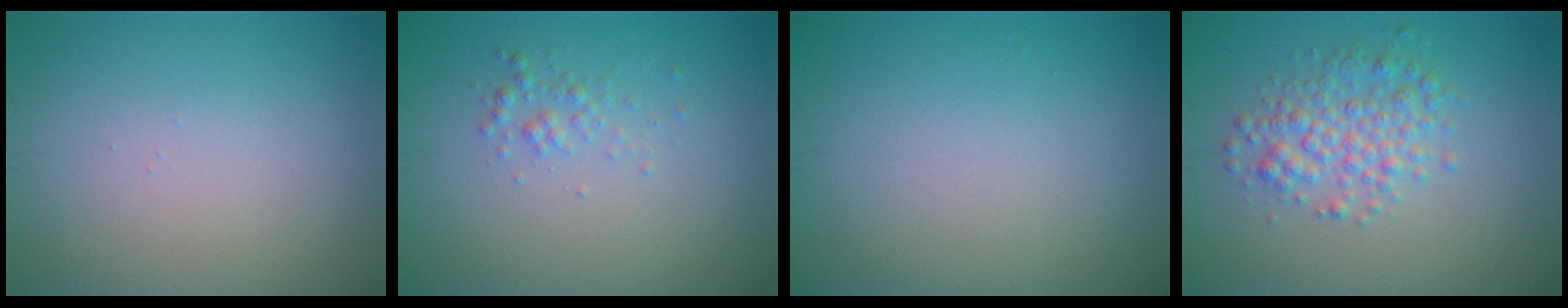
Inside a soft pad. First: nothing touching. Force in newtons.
{"total": 1.2, "press": 1.2, "slide": 0.1}
{"total": 0.0}
{"total": 3.5, "press": 3.5, "slide": 0.1}